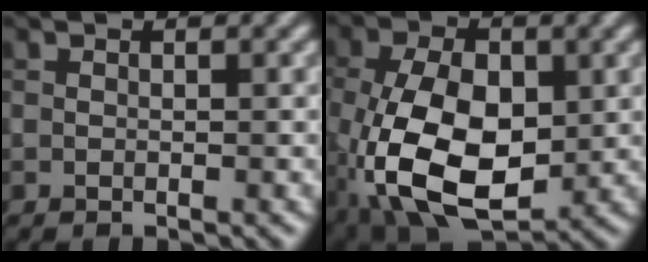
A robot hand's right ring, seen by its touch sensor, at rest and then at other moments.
{"total": 11.4, "force": [-2.1, 6.7, 9.0], "torque": [-0.188, -0.013, -0.042]}